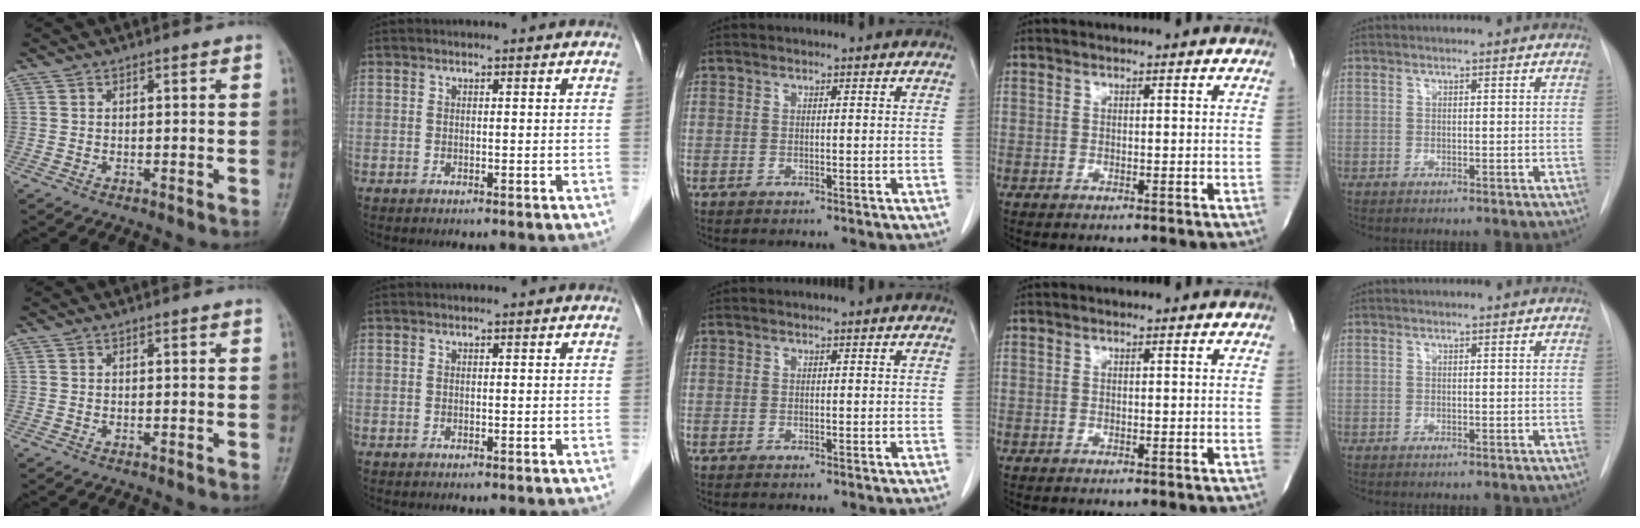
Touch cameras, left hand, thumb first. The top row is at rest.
{}